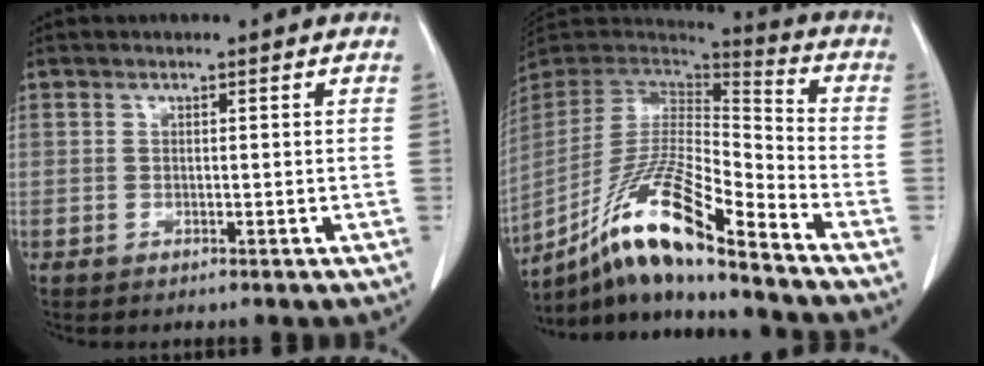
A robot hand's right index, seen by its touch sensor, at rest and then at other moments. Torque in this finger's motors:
{"motor_torque": [1.29, -0.84, 0.34, 0.15]}